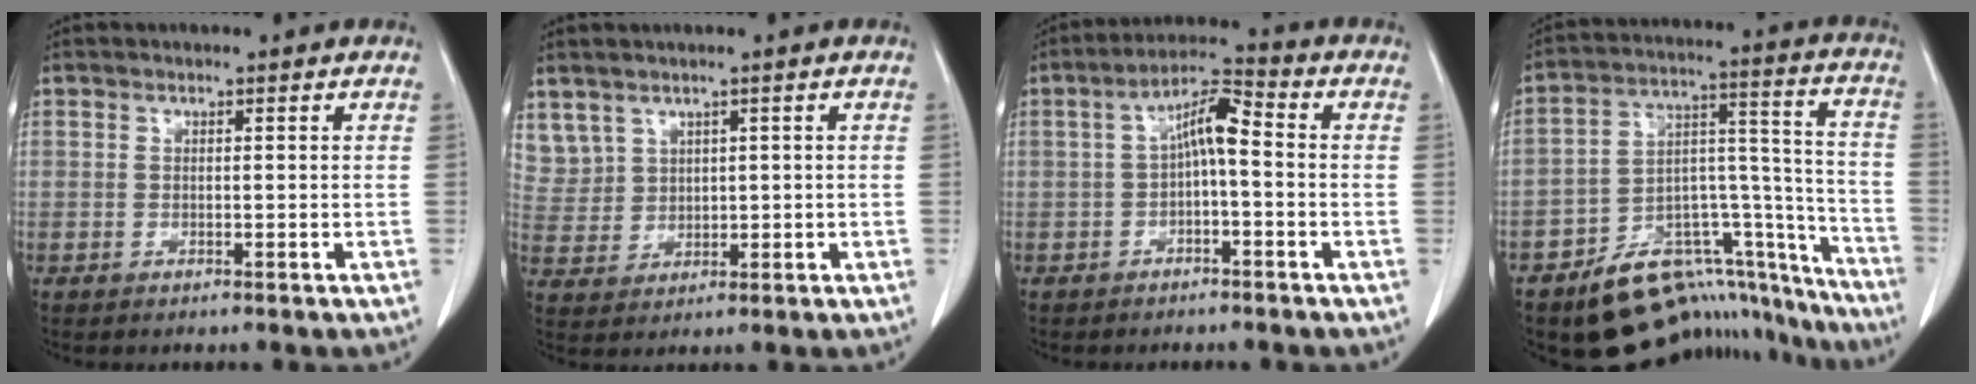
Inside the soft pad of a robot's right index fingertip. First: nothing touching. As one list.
[{"total": 6.4, "force": [3.9, 5.0, 0.7], "torque": [-0.026, 0.016, 0.097]}, {"total": 6.4, "force": [-0.2, 1.7, 6.1], "torque": [-0.112, 0.028, -0.007]}, {"total": 21.6, "force": [-16.6, 9.7, 9.7], "torque": [-0.081, 0.077, -0.231]}]